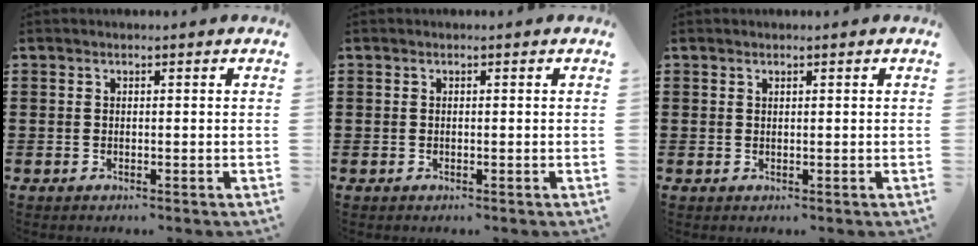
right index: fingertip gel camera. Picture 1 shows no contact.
{"total": 0.0}
{"total": 0.0}